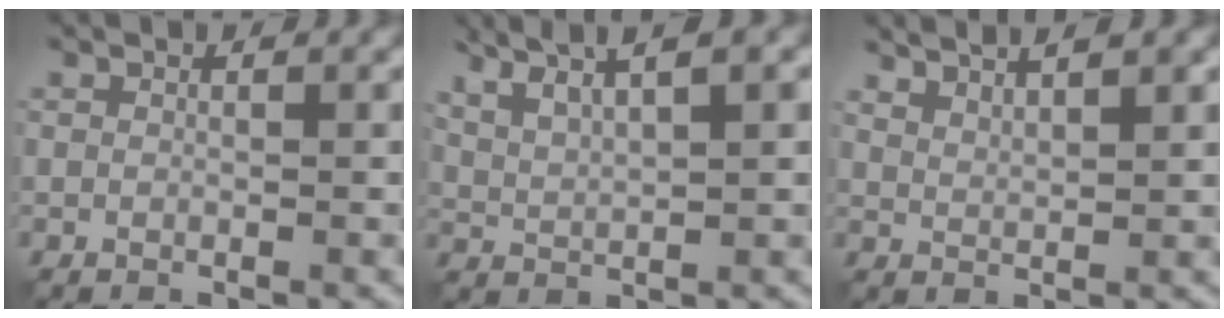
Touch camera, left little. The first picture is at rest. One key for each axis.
{"total": 6.6, "fx": 4.2, "fy": 1.9, "fz": 4.7, "tx": -0.076, "ty": 0.026, "tz": 0.058}
{"total": 3.4, "fx": 2.8, "fy": 0.7, "fz": 1.8, "tx": -0.013, "ty": 0.005, "tz": 0.036}